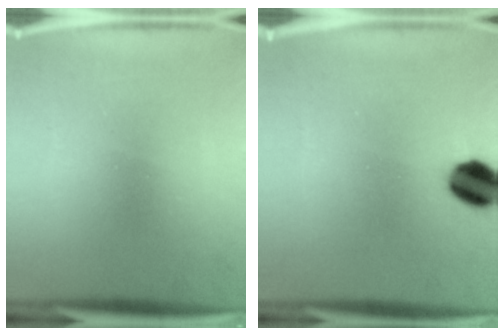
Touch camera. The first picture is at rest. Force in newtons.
{"total": 8.6}